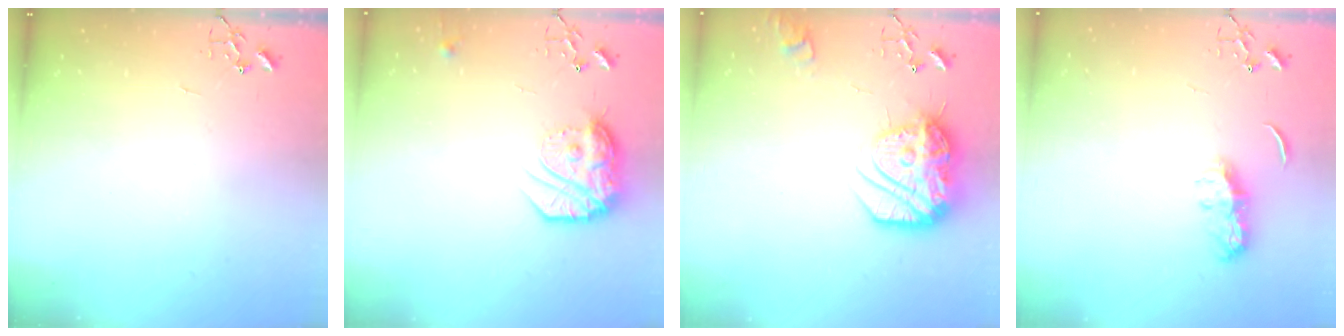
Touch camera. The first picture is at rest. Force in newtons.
{"total": 17.3, "press": 17.3, "slide": 1.3}
{"total": 17.9, "press": 17.9, "slide": 1.5}
{"total": 7.2, "press": 7.2, "slide": 0.7}